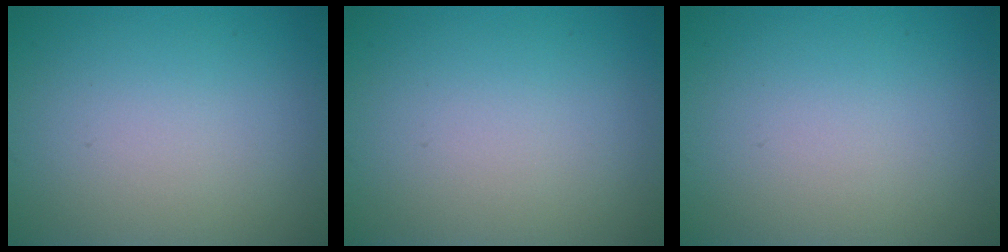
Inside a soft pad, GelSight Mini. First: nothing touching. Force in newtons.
{"total": 0.0}
{"total": 0.0}